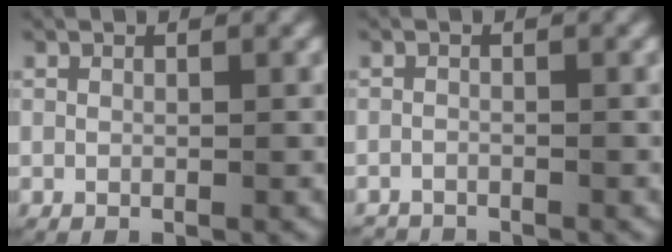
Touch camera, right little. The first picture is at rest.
{"total": 1.4, "force": [-1.4, 0.2, -0.2], "torque": [0.001, -0.009, -0.022]}